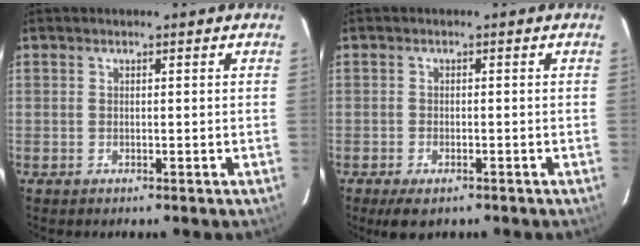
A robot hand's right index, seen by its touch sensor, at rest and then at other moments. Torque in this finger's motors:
{"motor_torque": [0.38, -0.24, 0.11, 0.01]}